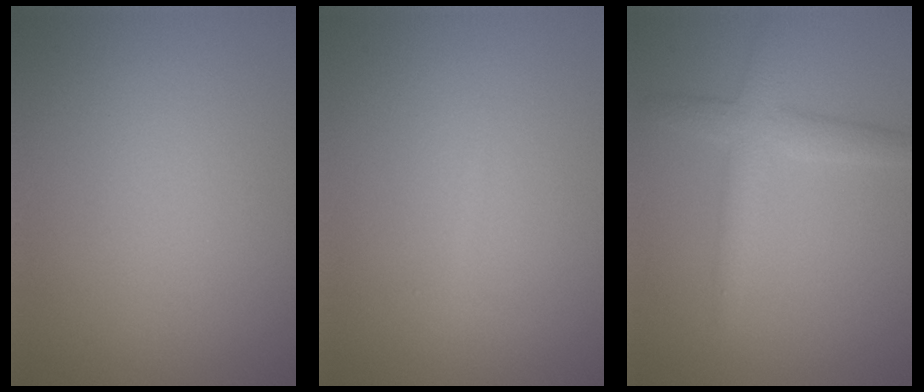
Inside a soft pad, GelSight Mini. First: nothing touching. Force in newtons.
{"total": 0.7, "press": 0.7, "slide": 0.0}
{"total": 3.2, "press": 3.2, "slide": 0.1}